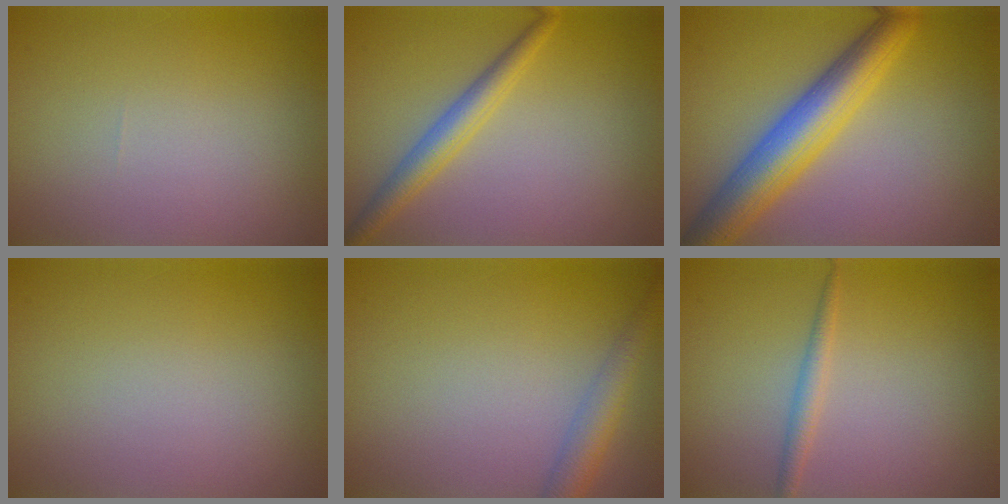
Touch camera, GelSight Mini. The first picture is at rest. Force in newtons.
{"total": 3.0, "press": 3.0, "slide": 0.1}
{"total": 7.3, "press": 7.2, "slide": 0.3}
{"total": 0.0}
{"total": 2.9, "press": 2.9, "slide": 0.1}
{"total": 1.4, "press": 1.4, "slide": 0.1}